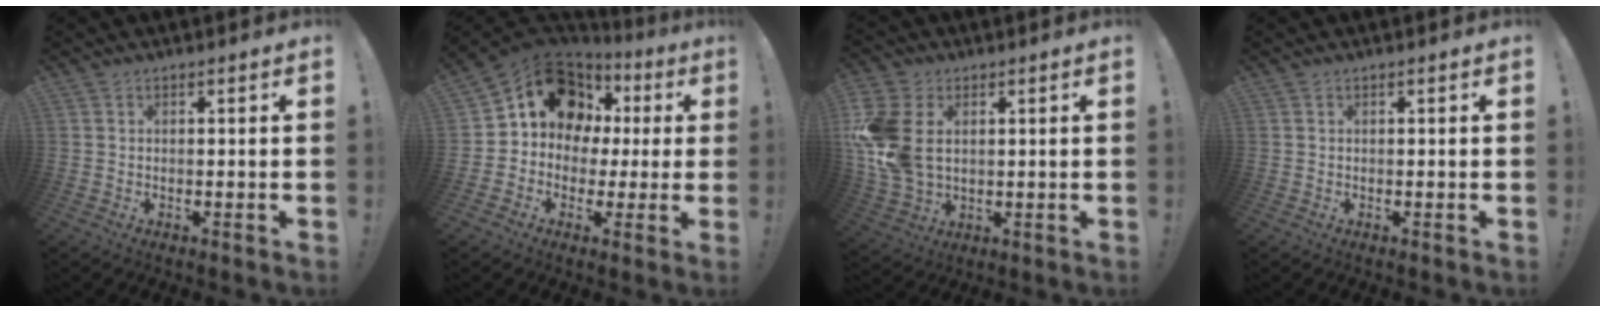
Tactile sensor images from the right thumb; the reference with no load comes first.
{"total": 15.2, "force": [4.7, 12.2, 7.8], "torque": [-0.109, -0.013, 0.100]}
{"total": 15.4, "force": [2.4, 11.3, 10.3], "torque": [-0.217, 0.001, 0.050]}
{"total": 0.0}